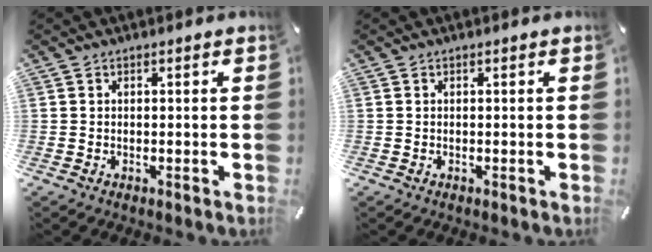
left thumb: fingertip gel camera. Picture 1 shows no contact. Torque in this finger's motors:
{"motor_torque": [-0.14, -0.09, -0.10, 0.09, 0.00]}